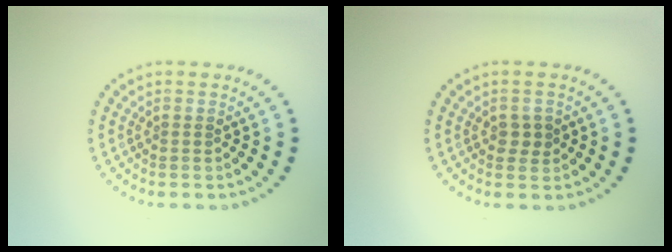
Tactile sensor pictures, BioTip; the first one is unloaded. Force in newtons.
{"total": 1.5, "press": 1.4, "slide": 0.2}